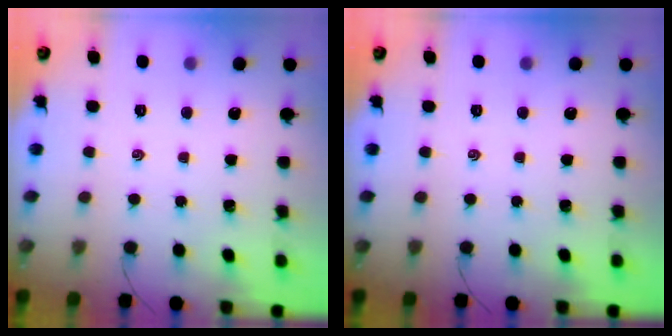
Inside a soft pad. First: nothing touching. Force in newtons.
{"total": 0.0}